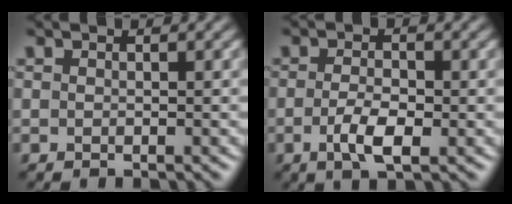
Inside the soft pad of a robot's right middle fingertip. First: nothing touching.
{"total": 3.1, "force": [-0.9, 1.2, 2.7], "torque": [-0.057, -0.006, -0.019]}